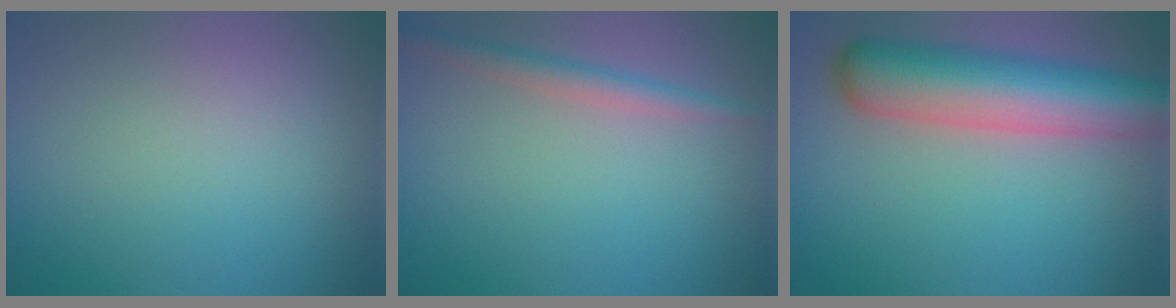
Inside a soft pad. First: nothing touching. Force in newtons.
{"total": 2.1, "press": 2.1, "slide": 0.1}
{"total": 8.6, "press": 8.6, "slide": 0.3}